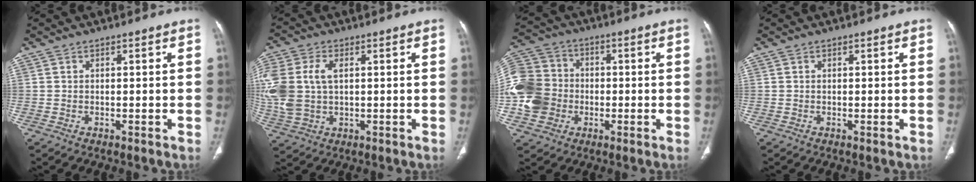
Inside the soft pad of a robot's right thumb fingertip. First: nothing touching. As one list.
[{"total": 14.3, "force": [2.0, 9.5, 10.5], "torque": [-0.271, 0.006, 0.044]}, {"total": 15.1, "force": [-2.6, 12.9, 7.4], "torque": [-0.154, 0.023, -0.053]}, {"total": 0.0}]